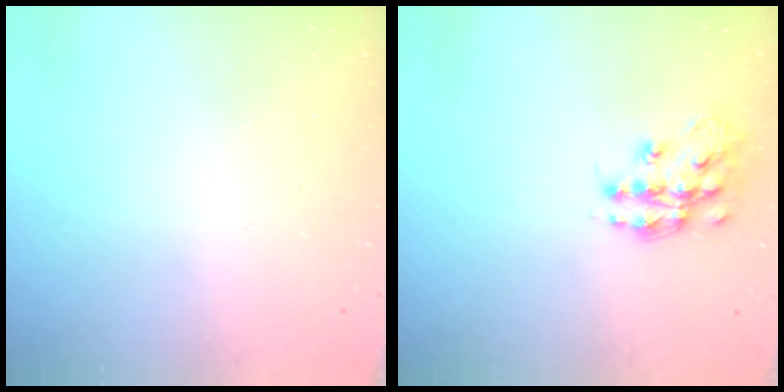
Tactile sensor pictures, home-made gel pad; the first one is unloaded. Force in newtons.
{"total": 13.2, "press": 13.1, "slide": 0.9}